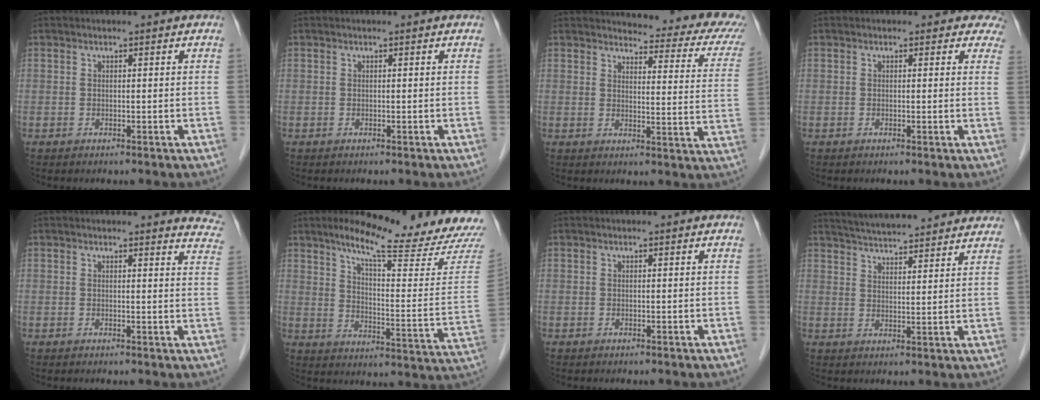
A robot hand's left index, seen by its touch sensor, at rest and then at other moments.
{"total": 0.0}
{"total": 17.1, "force": [15.7, 3.4, 5.9], "torque": [-0.041, -0.065, 0.146]}
{"total": 3.4, "force": [2.8, 1.9, 0.1], "torque": [0.027, -0.010, 0.000]}
{"total": 6.9, "force": [6.7, 1.1, 0.9], "torque": [0.021, -0.035, 0.034]}
{"total": 19.7, "force": [17.4, -0.7, 9.1], "torque": [-0.138, -0.073, 0.227]}
{"total": 0.0}
{"total": 17.5, "force": [16.1, 2.3, 6.4], "torque": [-0.097, 0.035, 0.218]}